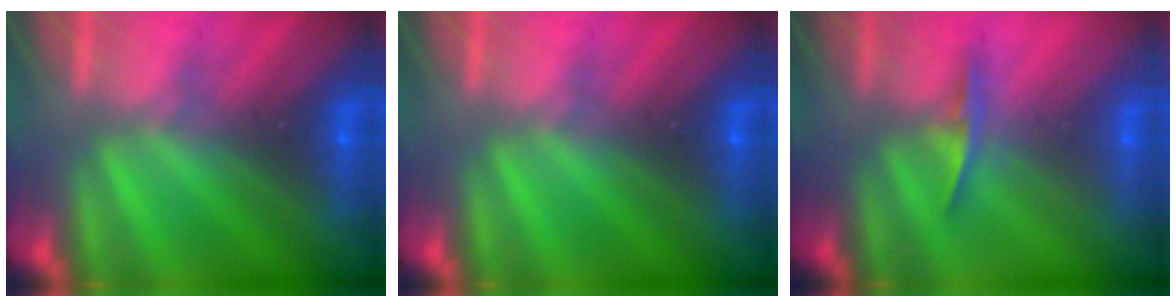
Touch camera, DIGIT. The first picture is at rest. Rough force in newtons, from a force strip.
{"total": 0.0}
{"total": 1.0}